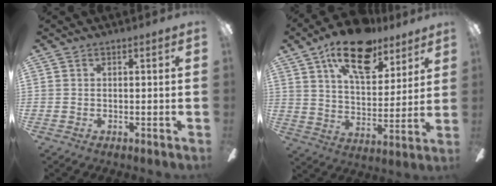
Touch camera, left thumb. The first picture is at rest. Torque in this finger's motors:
{"motor_torque": [0.20, 0.34, 1.86, -0.91, 0.43]}